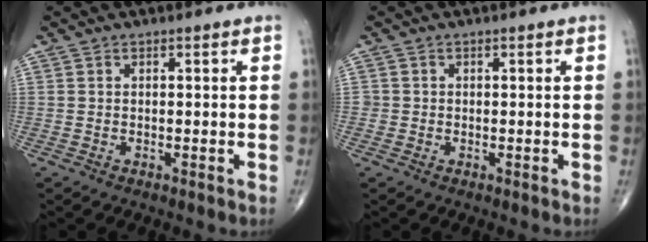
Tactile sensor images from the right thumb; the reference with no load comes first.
{"total": 0.9, "force": [-0.2, 0.9, 0.0], "torque": [0.005, 0.006, -0.006]}